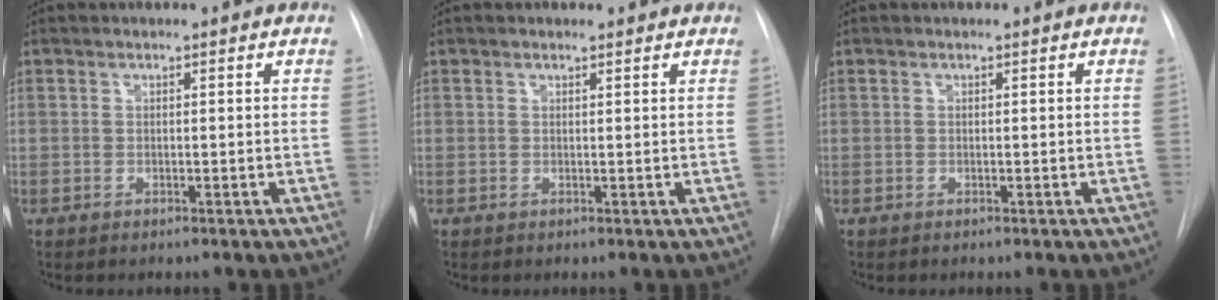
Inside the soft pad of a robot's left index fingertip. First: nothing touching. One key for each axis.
{"total": 0.0}
{"total": 0.0}